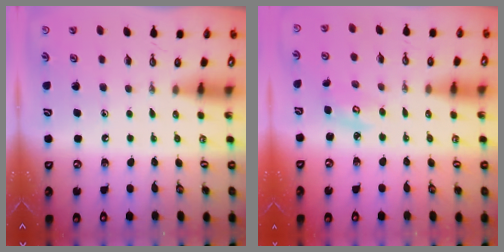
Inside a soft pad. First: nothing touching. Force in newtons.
{"total": 3.2, "press": 3.2, "slide": 0.0}